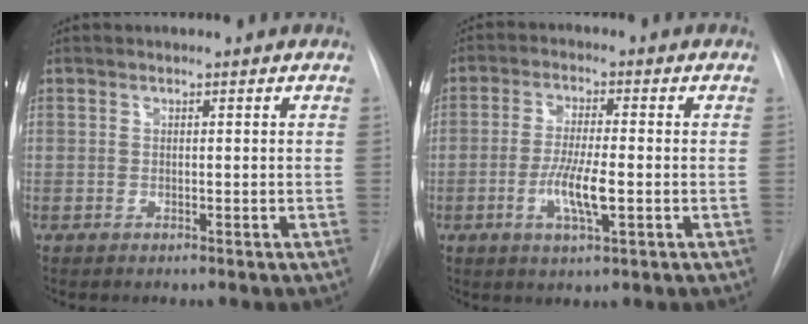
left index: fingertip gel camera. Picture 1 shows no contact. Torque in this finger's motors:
{"motor_torque": [0.79, 0.01, 0.32, 0.12]}